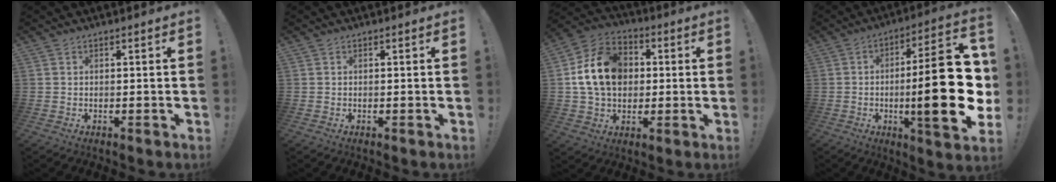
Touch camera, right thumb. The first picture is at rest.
{"total": 0.0}
{"total": 17.2, "force": [2.3, 13.3, 10.7], "torque": [-0.179, 0.009, 0.052]}
{"total": 26.1, "force": [-2.6, 6.2, 25.2], "torque": [-0.399, 0.001, -0.037]}